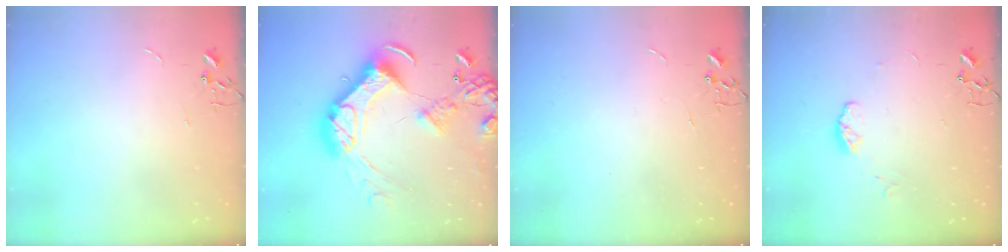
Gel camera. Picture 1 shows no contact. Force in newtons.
{"total": 23.5, "press": 23.3, "slide": 3.0}
{"total": 0.0}
{"total": 6.9, "press": 6.8, "slide": 0.8}